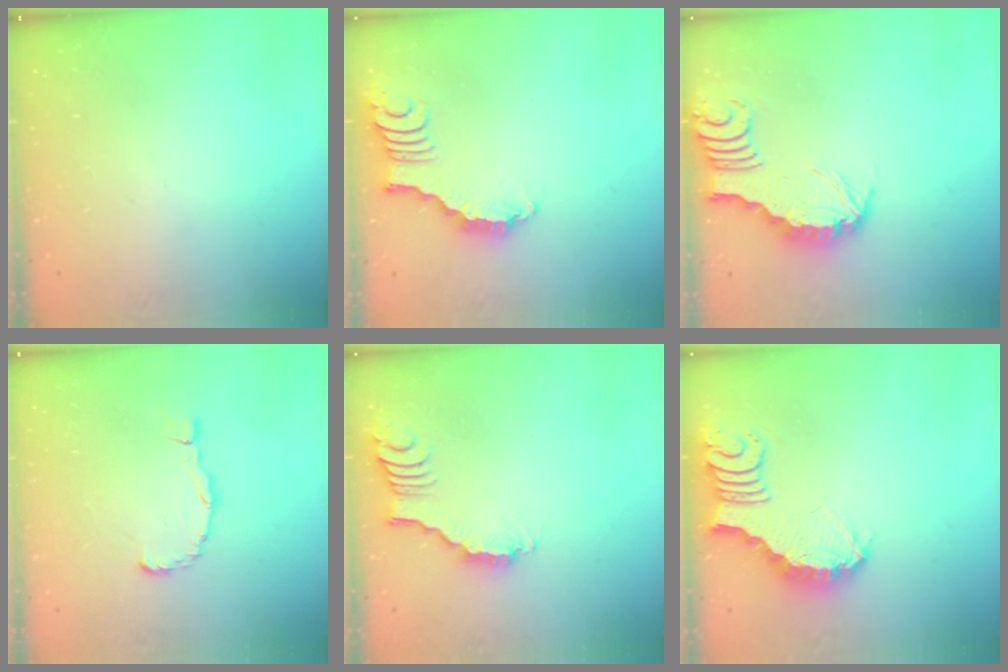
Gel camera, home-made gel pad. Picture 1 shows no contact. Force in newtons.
{"total": 3.3, "press": 3.2, "slide": 0.6}
{"total": 3.3, "press": 3.2, "slide": 0.4}
{"total": 3.7, "press": 3.7, "slide": 0.5}
{"total": 3.0, "press": 3.0, "slide": 0.4}
{"total": 3.8, "press": 3.8, "slide": 0.5}